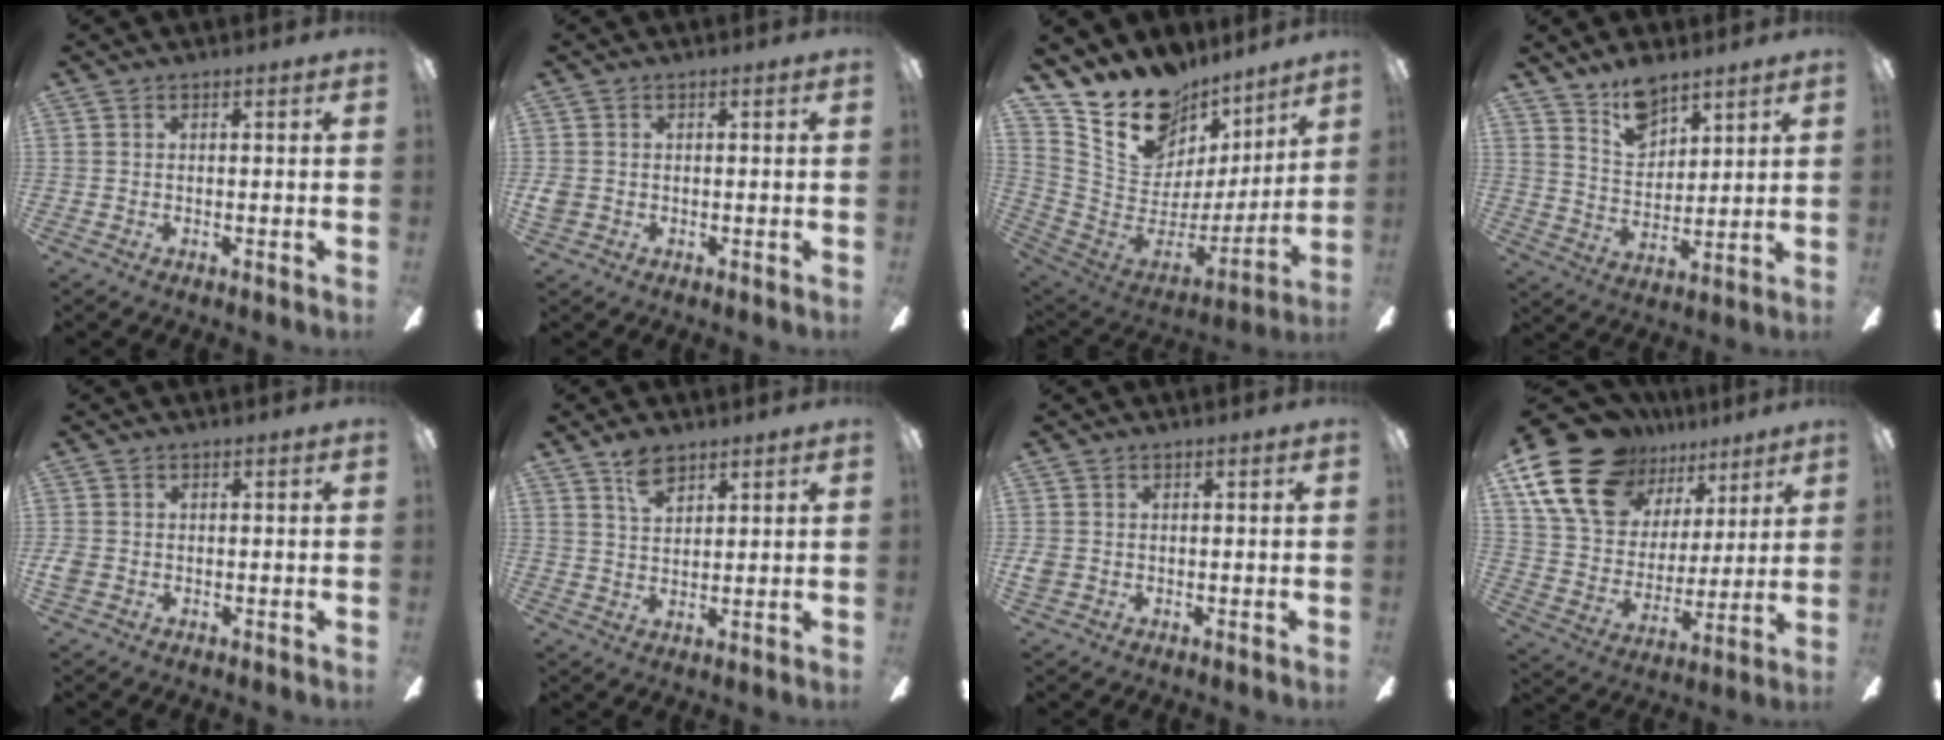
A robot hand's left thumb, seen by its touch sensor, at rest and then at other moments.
{"total": 2.3, "force": [0.0, 2.1, 0.9], "torque": [-0.016, 0.004, 0.001]}
{"total": 17.7, "force": [13.8, 9.9, 4.9], "torque": [-0.105, -0.111, 0.258]}
{"total": 9.2, "force": [7.4, 4.6, 2.8], "torque": [-0.049, -0.040, 0.139]}
{"total": 2.2, "force": [-0.3, 1.9, 1.1], "torque": [-0.017, 0.007, -0.004]}
{"total": 5.8, "force": [4.0, 3.1, 2.7], "torque": [-0.049, -0.011, 0.074]}
{"total": 1.9, "force": [0.0, 1.7, 0.8], "torque": [-0.015, 0.004, 0.000]}
{"total": 20.6, "force": [13.5, 12.3, 9.5], "torque": [-0.197, -0.076, 0.256]}